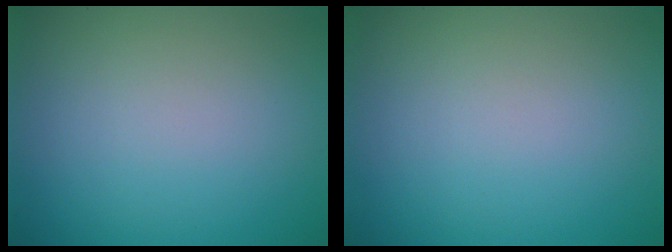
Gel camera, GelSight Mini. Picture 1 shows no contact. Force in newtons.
{"total": 0.0}